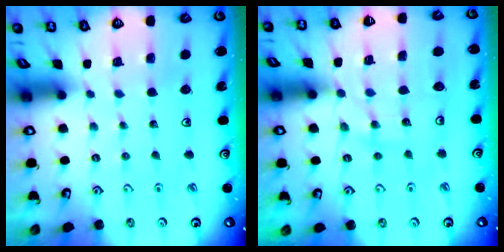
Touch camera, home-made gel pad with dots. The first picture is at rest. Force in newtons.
{"total": 11.7, "press": 11.6, "slide": 1.4}